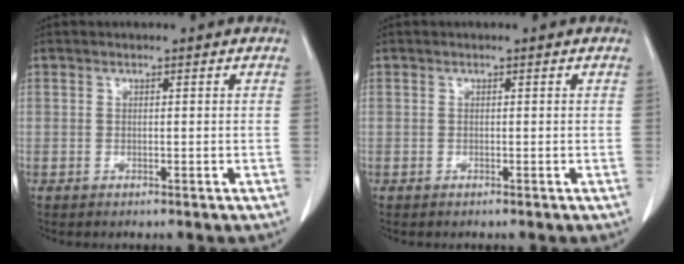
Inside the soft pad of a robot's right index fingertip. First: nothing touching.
{"total": 0.0}